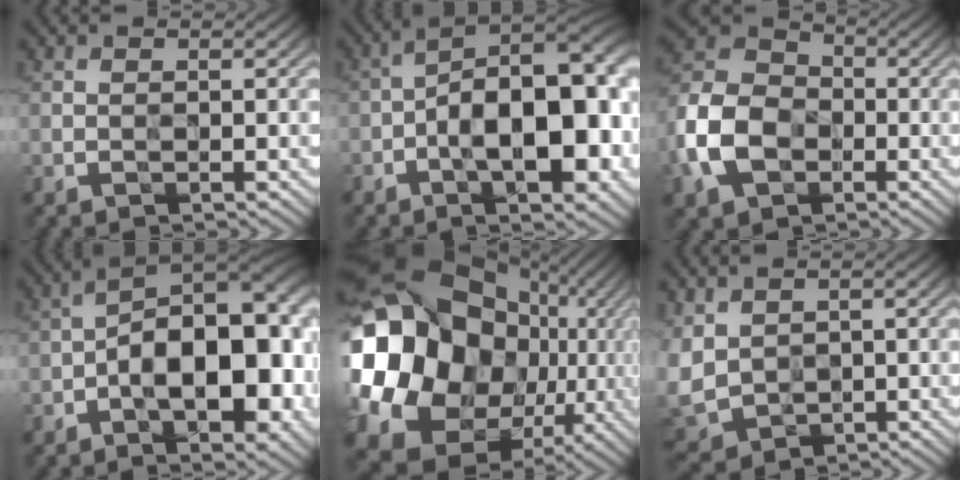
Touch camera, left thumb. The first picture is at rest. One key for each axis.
{"total": 15.8, "fx": -3.5, "fy": 7.5, "fz": 13.5, "tx": -0.186, "ty": 0.009, "tz": -0.056}
{"total": 11.8, "fx": -3.8, "fy": 8.5, "fz": 7.4, "tx": -0.194, "ty": -0.012, "tz": -0.090}
{"total": 17.4, "fx": -3.3, "fy": 8.6, "fz": 14.8, "tx": -0.207, "ty": 0.002, "tz": -0.058}
{"total": 25.3, "fx": 0.8, "fy": 21.8, "fz": 13.0, "tx": -0.333, "ty": -0.039, "tz": 0.003}
{"total": 6.2, "fx": 1.2, "fy": 4.8, "fz": 3.8, "tx": -0.132, "ty": -0.012, "tz": 0.025}